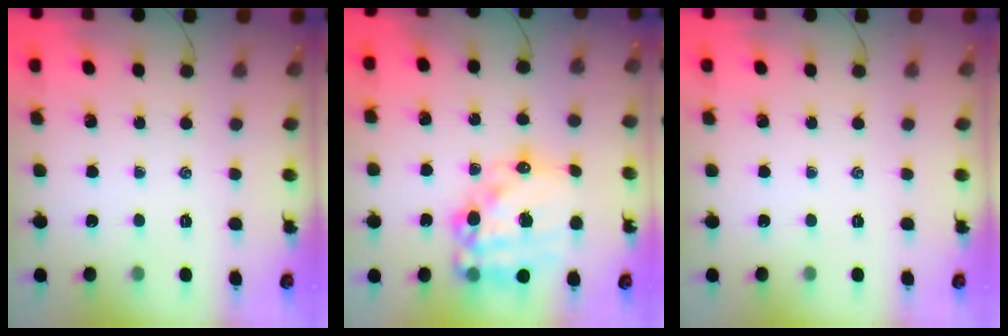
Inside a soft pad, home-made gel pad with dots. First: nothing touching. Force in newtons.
{"total": 20.9, "press": 20.4, "slide": 4.6}
{"total": 0.0}